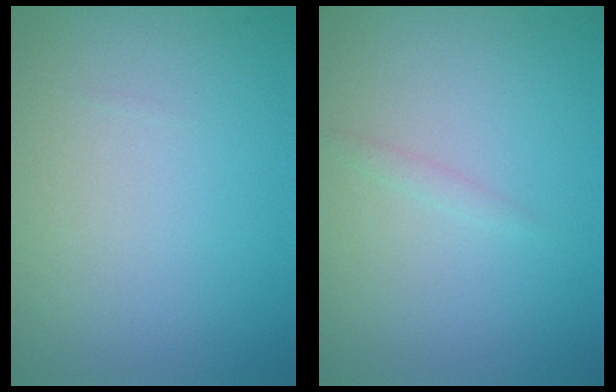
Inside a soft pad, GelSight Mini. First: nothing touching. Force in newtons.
{"total": 0.5, "press": 0.5, "slide": 0.1}